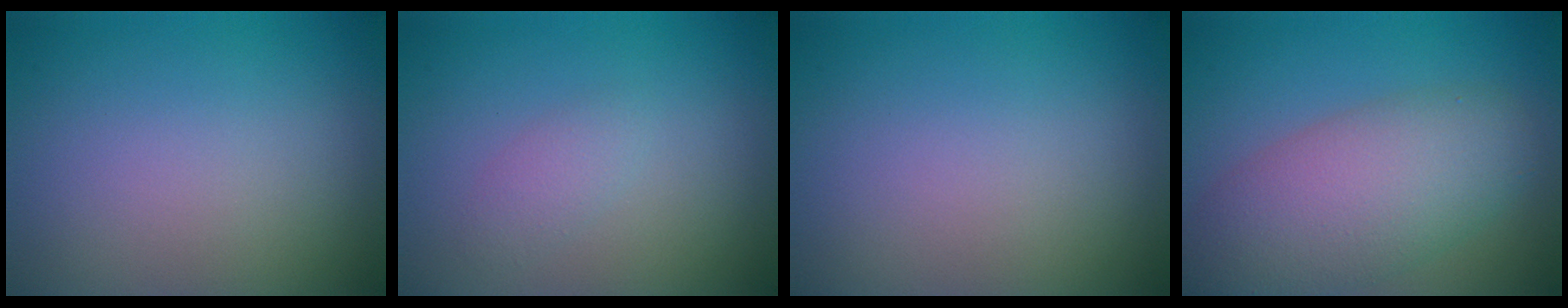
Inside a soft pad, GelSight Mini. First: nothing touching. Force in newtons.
{"total": 1.3, "press": 1.3, "slide": 0.1}
{"total": 0.0}
{"total": 7.0, "press": 7.0, "slide": 0.4}